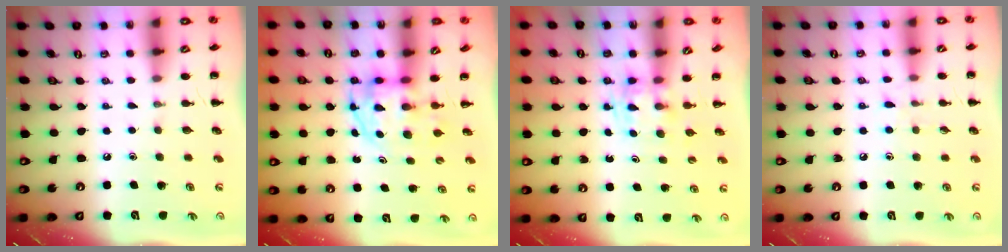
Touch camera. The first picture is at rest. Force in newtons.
{"total": 3.5, "press": 3.4, "slide": 0.5}
{"total": 2.4, "press": 2.2, "slide": 1.1}
{"total": 6.9, "press": 6.7, "slide": 1.9}